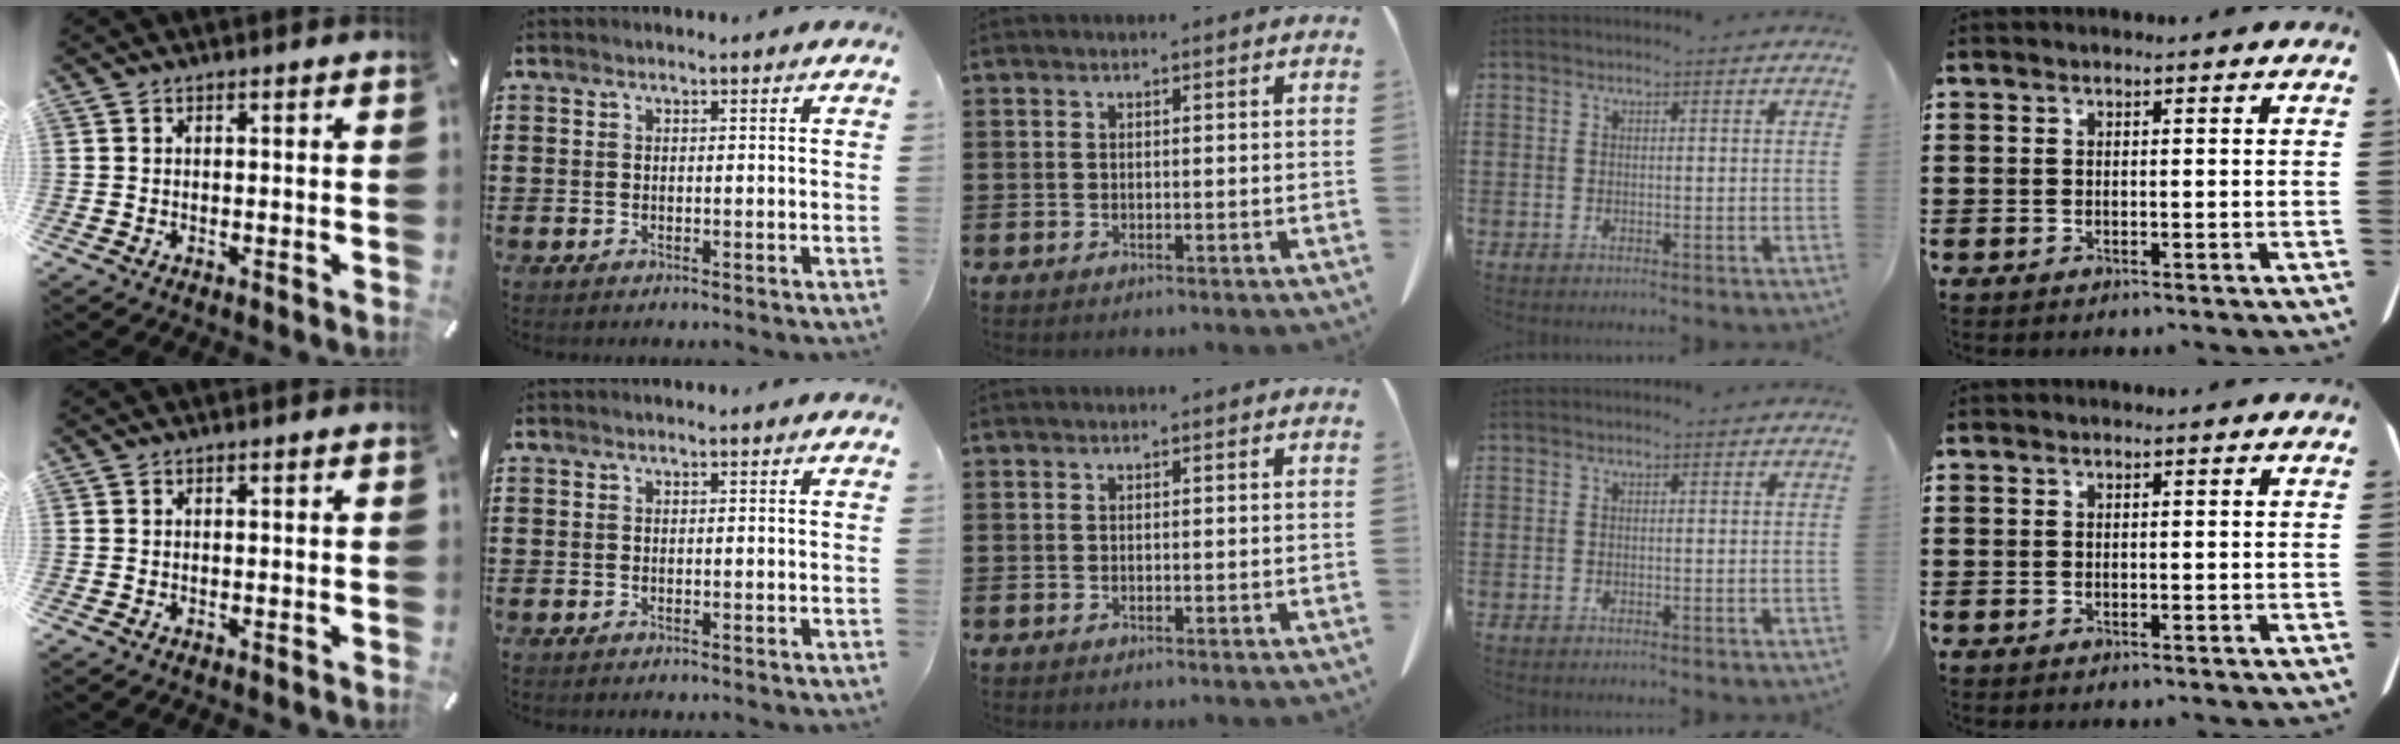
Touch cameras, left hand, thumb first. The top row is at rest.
{}